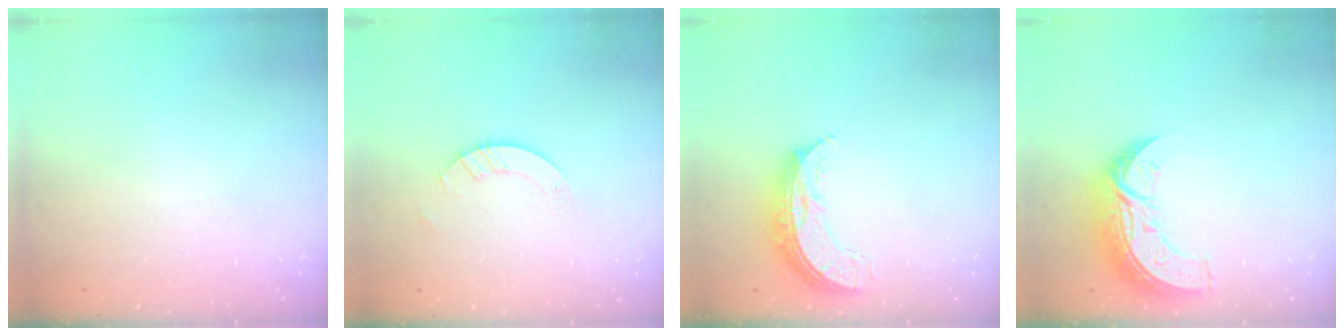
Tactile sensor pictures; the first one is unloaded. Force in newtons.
{"total": 2.6, "press": 2.6, "slide": 0.2}
{"total": 8.0, "press": 8.0, "slide": 0.7}
{"total": 11.0, "press": 10.9, "slide": 0.8}